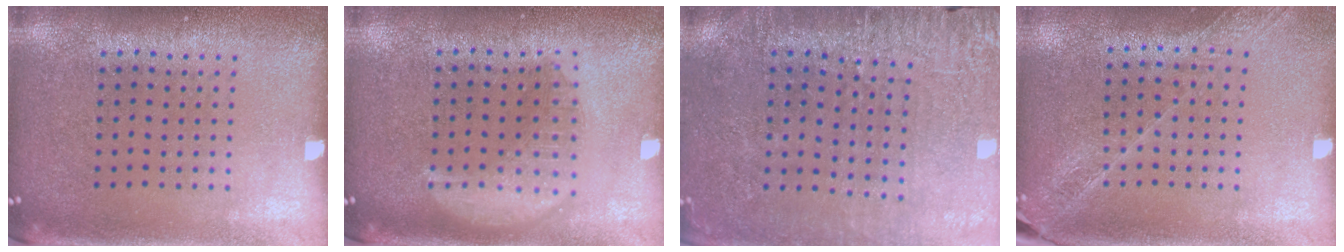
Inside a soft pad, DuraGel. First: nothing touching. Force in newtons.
{"total": 3.1, "press": 3.0, "slide": 0.4}
{"total": 3.0, "press": 3.0, "slide": 0.6}
{"total": 1.6, "press": 1.6, "slide": 0.2}